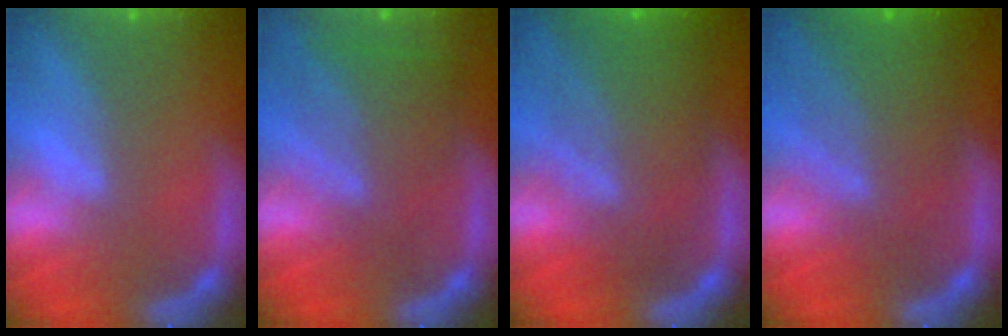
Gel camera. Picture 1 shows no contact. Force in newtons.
{"total": 6.1}
{"total": 9.1}
{"total": 8.0}